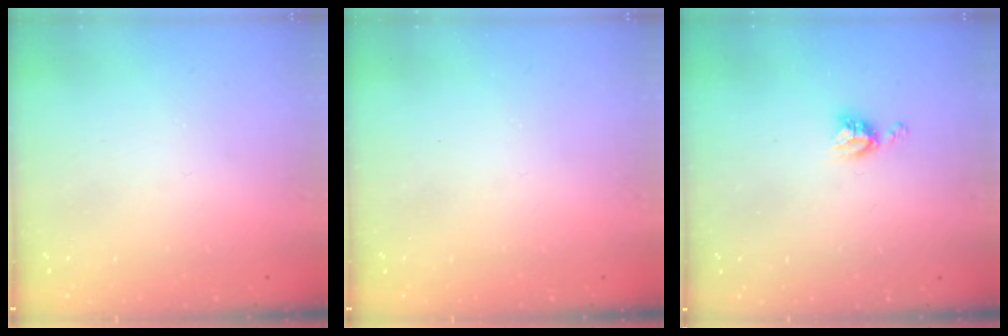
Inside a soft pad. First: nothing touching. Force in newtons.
{"total": 0.0}
{"total": 4.5, "press": 4.5, "slide": 0.3}